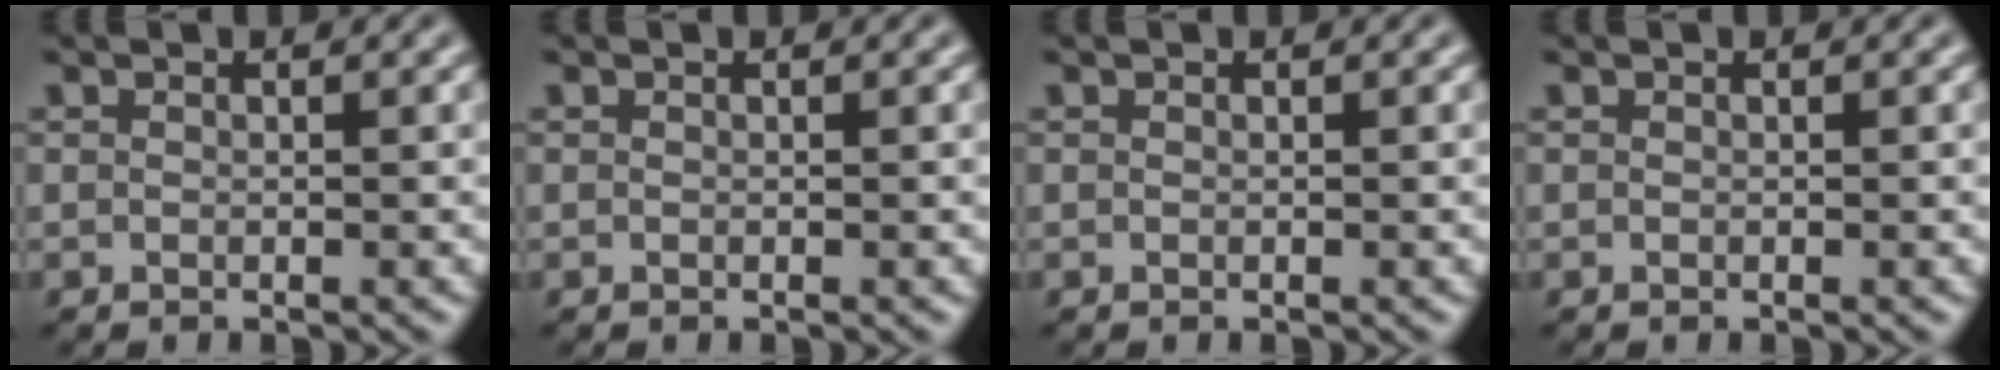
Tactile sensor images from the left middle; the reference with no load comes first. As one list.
[{"total": 0.0}, {"total": 0.0}, {"total": 0.0}]